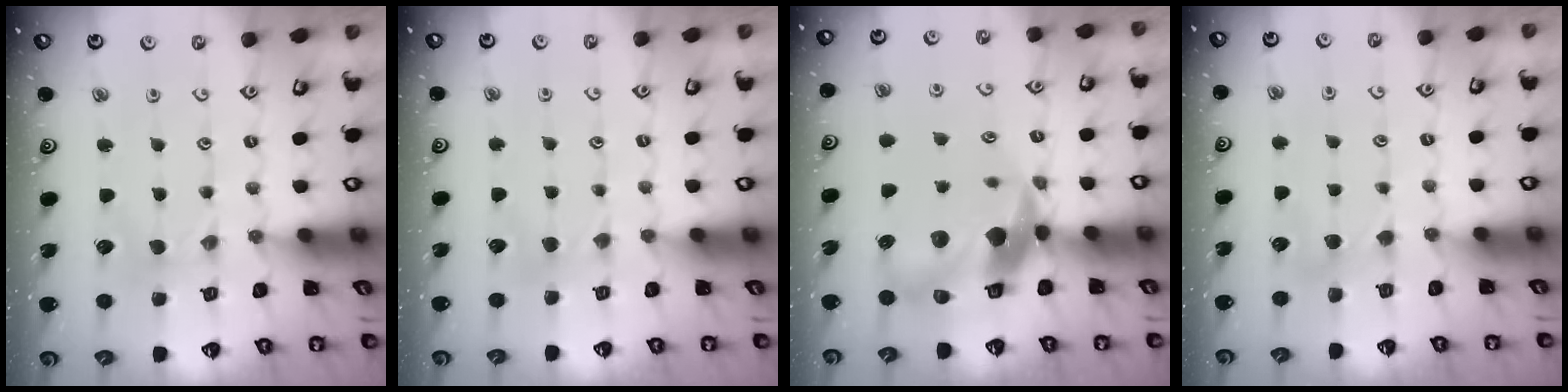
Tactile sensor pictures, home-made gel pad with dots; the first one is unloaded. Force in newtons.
{"total": 2.1, "press": 2.1, "slide": 0.3}
{"total": 14.1, "press": 14.0, "slide": 2.1}
{"total": 2.9, "press": 2.9, "slide": 0.5}